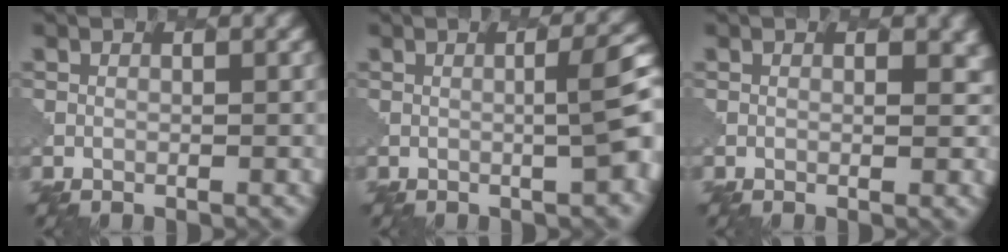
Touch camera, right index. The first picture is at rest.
{"total": 4.7, "force": [0.1, 1.0, 4.6], "torque": [-0.051, 0.012, -0.002]}
{"total": 3.0, "force": [0.3, 1.8, 2.4], "torque": [-0.005, -0.003, 0.009]}